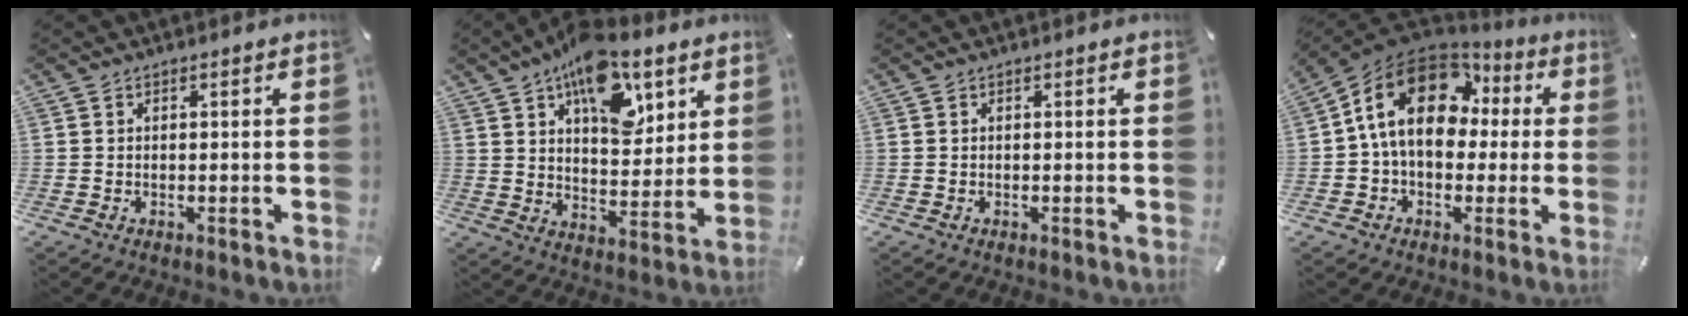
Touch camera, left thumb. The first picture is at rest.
{"total": 16.6, "force": [9.0, 9.3, 10.4], "torque": [-0.141, -0.039, 0.157]}
{"total": 0.0}
{"total": 16.7, "force": [3.2, 12.4, 10.8], "torque": [-0.210, 0.004, 0.054]}